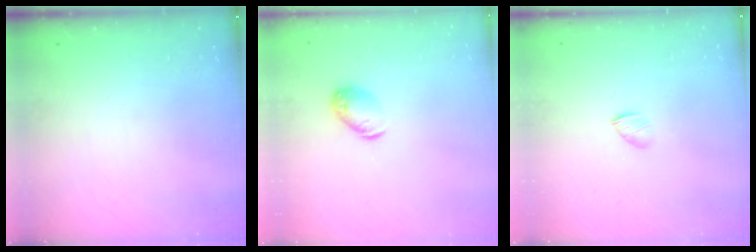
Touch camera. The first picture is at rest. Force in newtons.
{"total": 9.1, "press": 9.0, "slide": 1.5}
{"total": 1.7, "press": 1.6, "slide": 0.6}